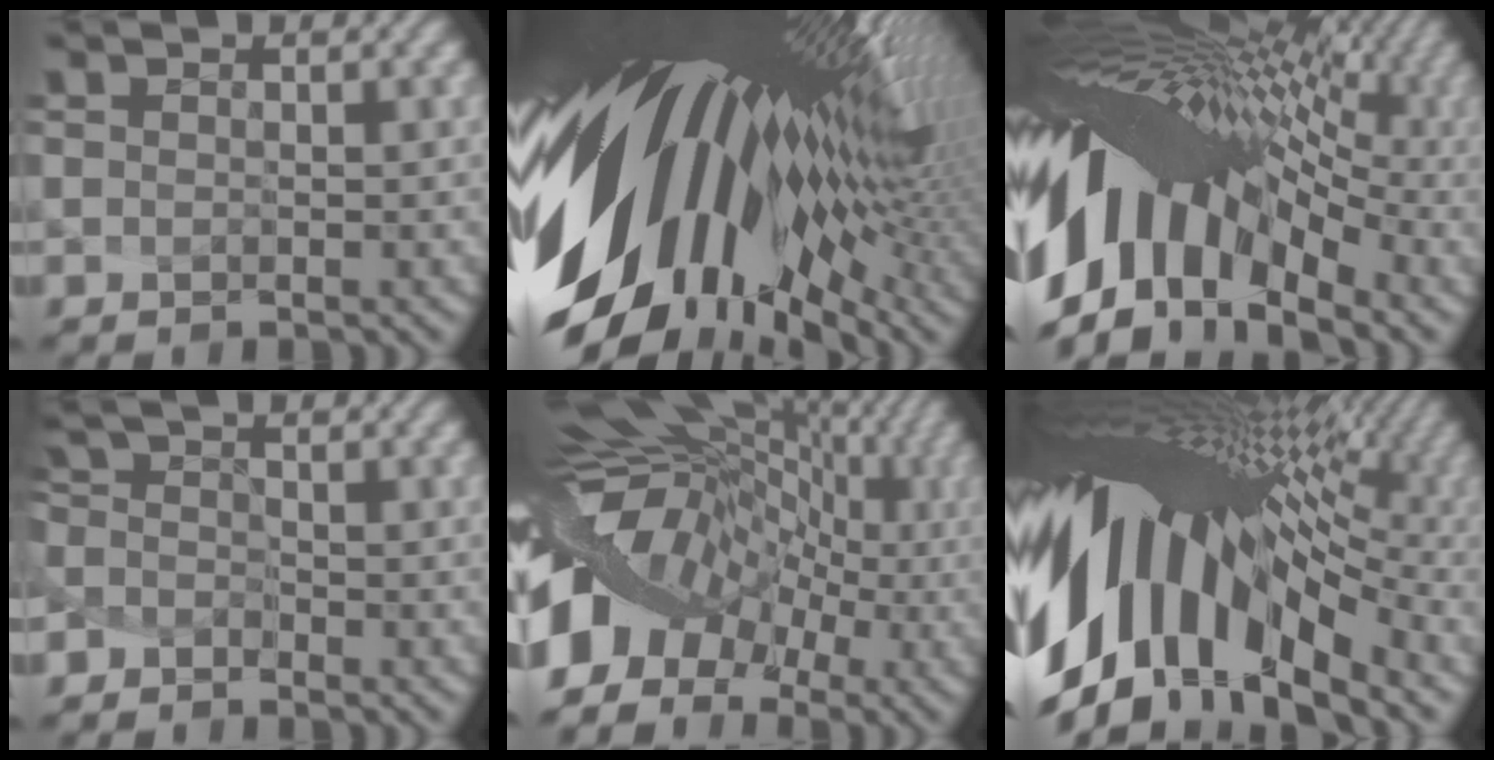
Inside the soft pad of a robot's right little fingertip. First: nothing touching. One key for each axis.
{"total": 17.2, "fx": 0.9, "fy": 8.5, "fz": 15.0, "tx": -0.261, "ty": -0.063, "tz": 0.042}
{"total": 14.6, "fx": -2.2, "fy": 8.0, "fz": 12.0, "tx": -0.227, "ty": 0.026, "tz": -0.033}
{"total": 1.7, "fx": -1.6, "fy": 0.6, "fz": -0.1, "tx": 0.000, "ty": -0.001, "tz": -0.019}
{"total": 11.7, "fx": -2.0, "fy": 8.9, "fz": 7.4, "tx": -0.153, "ty": -0.006, "tz": -0.013}
{"total": 15.4, "fx": -1.1, "fy": 7.9, "fz": 13.1, "tx": -0.245, "ty": 0.003, "tz": -0.011}